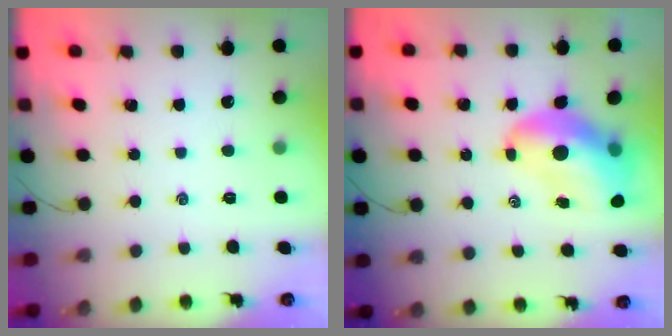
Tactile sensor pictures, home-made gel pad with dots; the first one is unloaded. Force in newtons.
{"total": 13.8, "press": 13.3, "slide": 3.7}